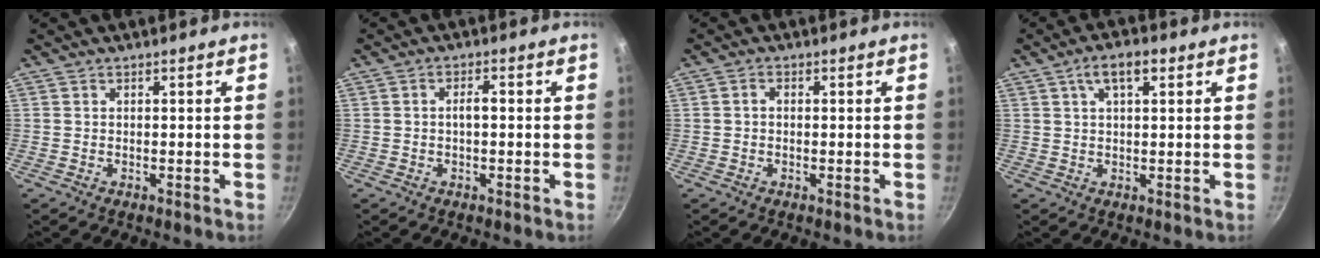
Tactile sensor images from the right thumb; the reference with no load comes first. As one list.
[{"total": 2.2, "force": [-0.2, 0.9, 2.0], "torque": [-0.032, 0.011, -0.003]}, {"total": 1.3, "force": [0.0, 1.0, 0.8], "torque": [-0.015, 0.007, -0.001]}, {"total": 5.6, "force": [2.4, 2.4, 4.4], "torque": [-0.072, 0.007, 0.039]}]